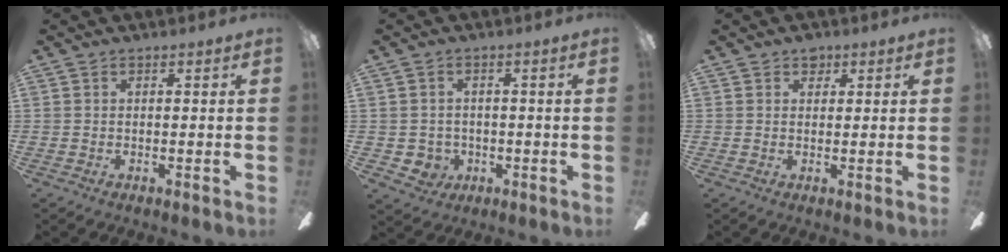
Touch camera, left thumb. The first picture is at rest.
{"total": 4.0, "force": [-0.1, 3.9, 0.9], "torque": [-0.024, 0.003, -0.003]}
{"total": 2.8, "force": [1.8, 1.9, 1.0], "torque": [0.002, -0.005, 0.028]}